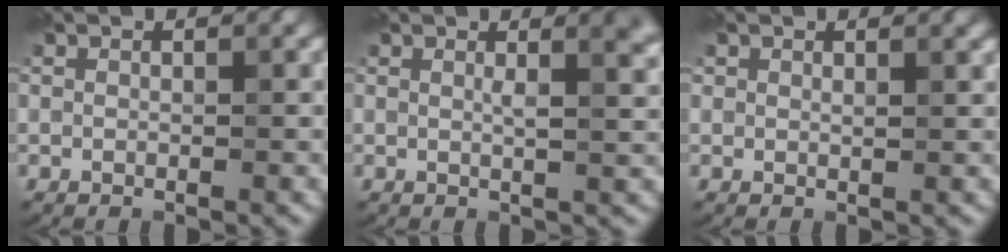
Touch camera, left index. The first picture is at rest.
{"total": 3.0, "force": [1.3, 0.9, 2.6], "torque": [-0.019, 0.010, 0.014]}
{"total": 1.0, "force": [1.0, 0.0, 0.2], "torque": [-0.004, 0.000, 0.015]}